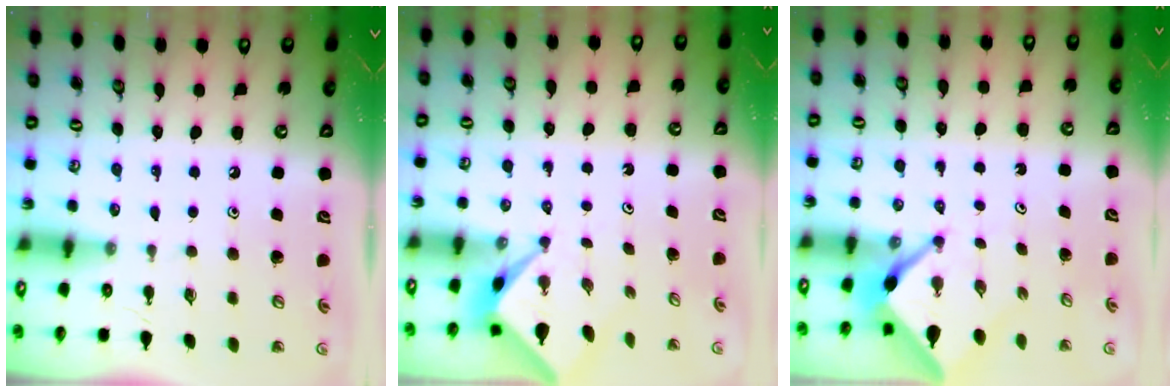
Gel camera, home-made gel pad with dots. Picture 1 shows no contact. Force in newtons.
{"total": 2.1, "press": 2.1, "slide": 0.2}
{"total": 2.9, "press": 2.9, "slide": 0.4}